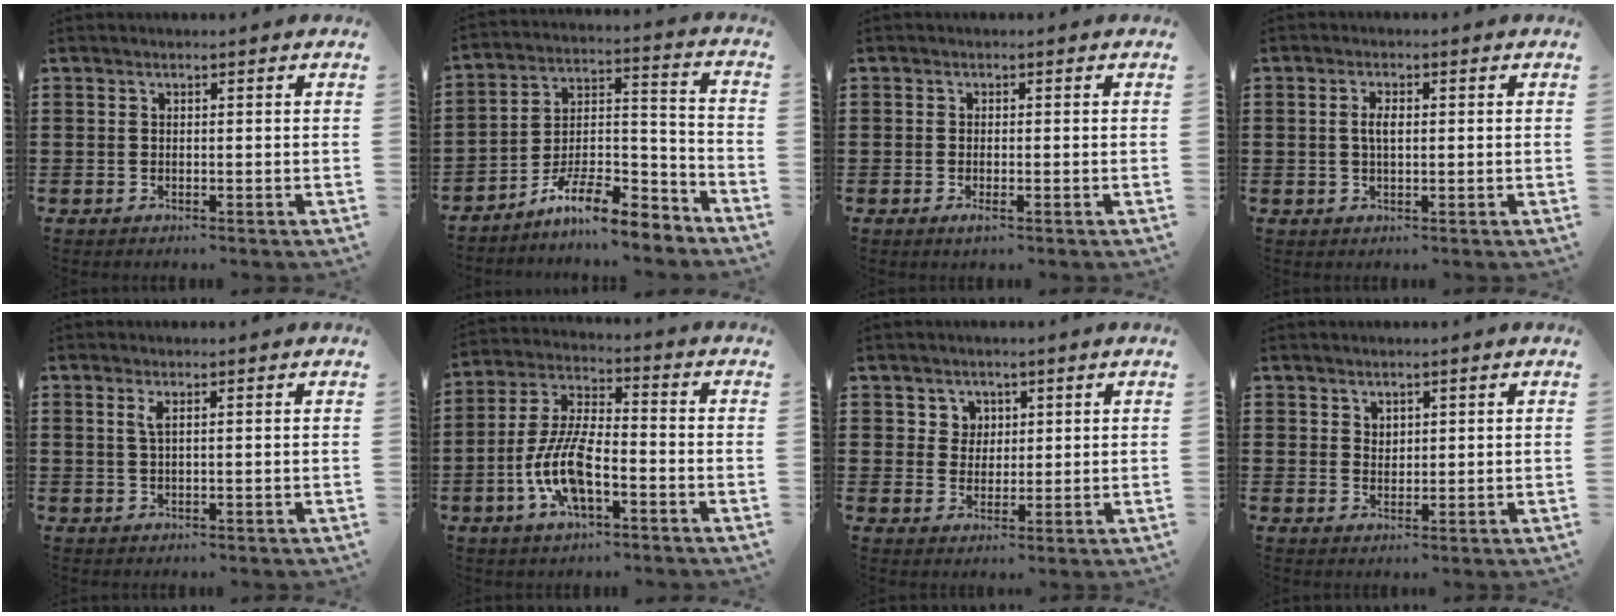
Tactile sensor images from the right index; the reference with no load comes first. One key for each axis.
{"total": 10.4, "fx": -8.8, "fy": 2.1, "fz": 5.2, "tx": -0.082, "ty": 0.022, "tz": -0.167}
{"total": 1.0, "fx": -0.5, "fy": 0.1, "fz": 0.9, "tx": -0.017, "ty": -0.006, "tz": -0.007}
{"total": 2.6, "fx": 0.2, "fy": 1.0, "fz": 2.3, "tx": -0.047, "ty": 0.004, "tz": 0.002}
{"total": 1.5, "fx": 0.5, "fy": 0.3, "fz": 1.4, "tx": -0.030, "ty": 0.002, "tz": 0.008}
{"total": 10.0, "fx": -3.7, "fy": 3.9, "fz": 8.4, "tx": -0.193, "ty": -0.005, "tz": -0.073}
{"total": 3.1, "fx": 1.5, "fy": 2.7, "fz": 0.3, "tx": -0.011, "ty": 0.008, "tz": 0.024}
{"total": 1.8, "fx": 1.4, "fy": 1.0, "fz": 0.2, "tx": -0.006, "ty": 0.004, "tz": 0.028}